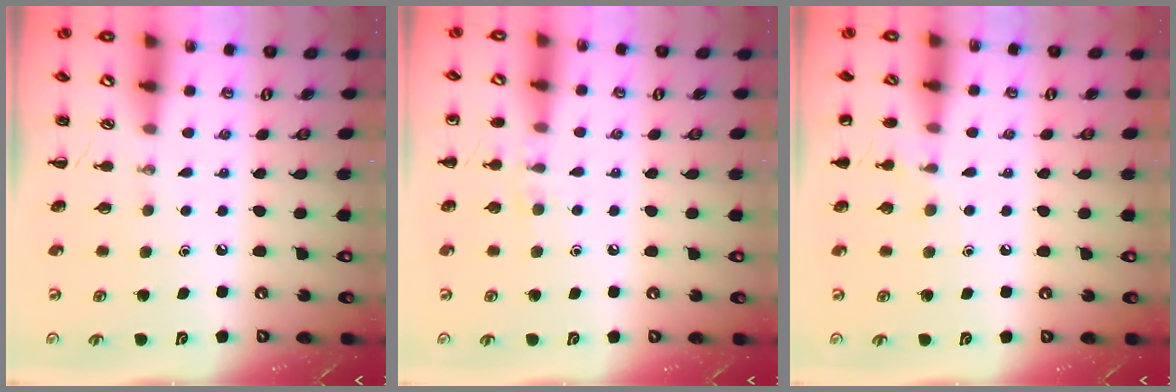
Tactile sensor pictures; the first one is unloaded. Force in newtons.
{"total": 7.1, "press": 6.8, "slide": 2.1}
{"total": 6.4, "press": 6.1, "slide": 1.7}